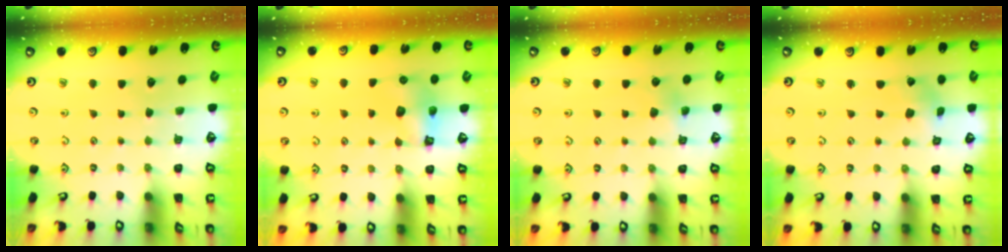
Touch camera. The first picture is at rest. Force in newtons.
{"total": 6.7, "press": 6.7, "slide": 0.3}
{"total": 4.0, "press": 4.0, "slide": 0.4}
{"total": 0.9, "press": 0.8, "slide": 0.2}